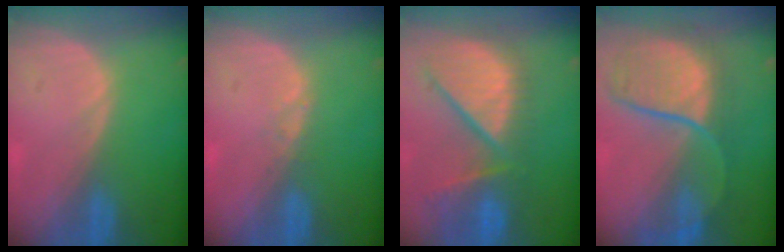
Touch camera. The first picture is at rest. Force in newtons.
{"total": 0.8, "press": 0.7, "slide": 0.1}
{"total": 11.9, "press": 10.3, "slide": 5.9}
{"total": 9.8, "press": 9.1, "slide": 3.4}